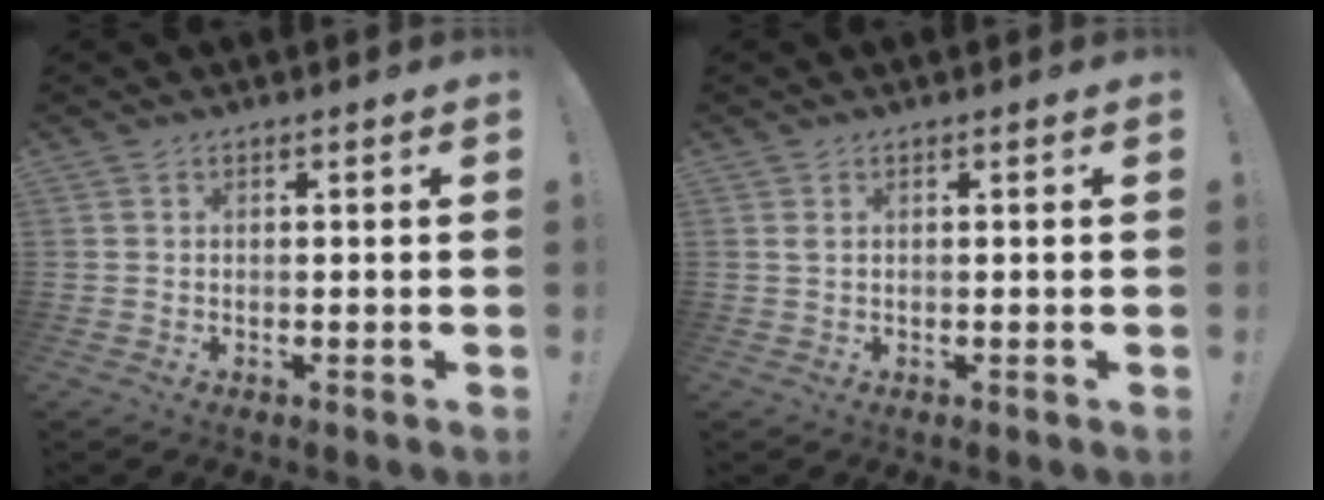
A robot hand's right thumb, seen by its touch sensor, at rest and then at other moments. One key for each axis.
{"total": 0.8, "fx": 0.4, "fy": 0.2, "fz": 0.6, "tx": -0.014, "ty": 0.002, "tz": 0.007}